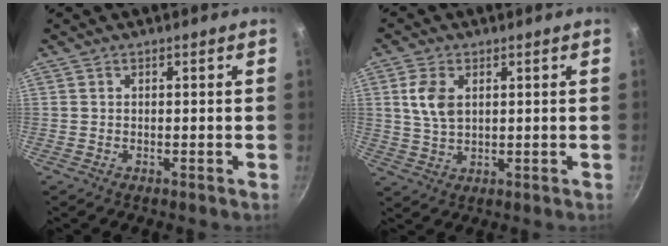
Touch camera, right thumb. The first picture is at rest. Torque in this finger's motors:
{"motor_torque": [0.08, 0.22, 0.58, 0.08, 0.05]}